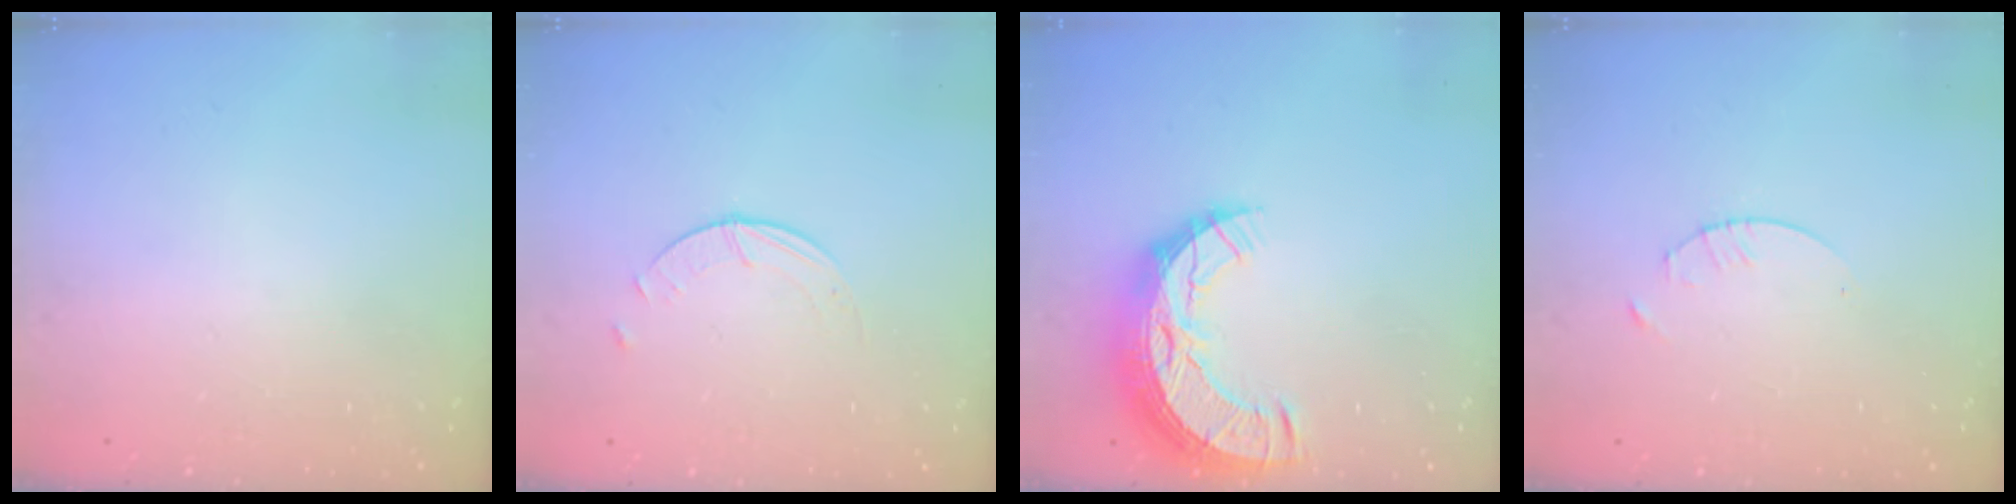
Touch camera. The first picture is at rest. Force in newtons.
{"total": 0.9, "press": 0.9, "slide": 0.2}
{"total": 13.4, "press": 13.4, "slide": 0.9}
{"total": 1.7, "press": 1.6, "slide": 0.2}